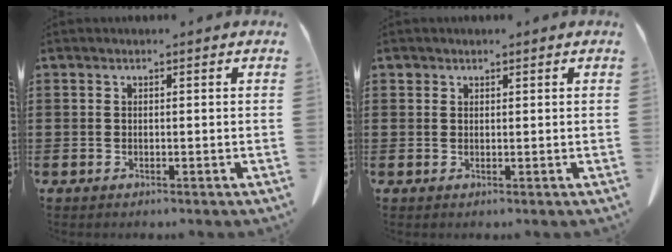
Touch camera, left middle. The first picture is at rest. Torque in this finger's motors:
{"motor_torque": [0.30, 0.41, 0.01, 0.01]}